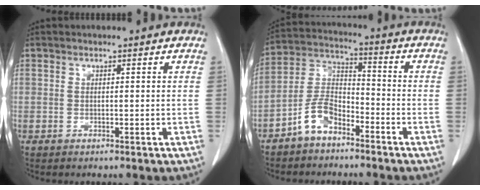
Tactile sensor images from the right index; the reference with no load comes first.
{"total": 7.4, "force": [-4.9, 3.7, 4.2], "torque": [-0.096, 0.016, -0.101]}